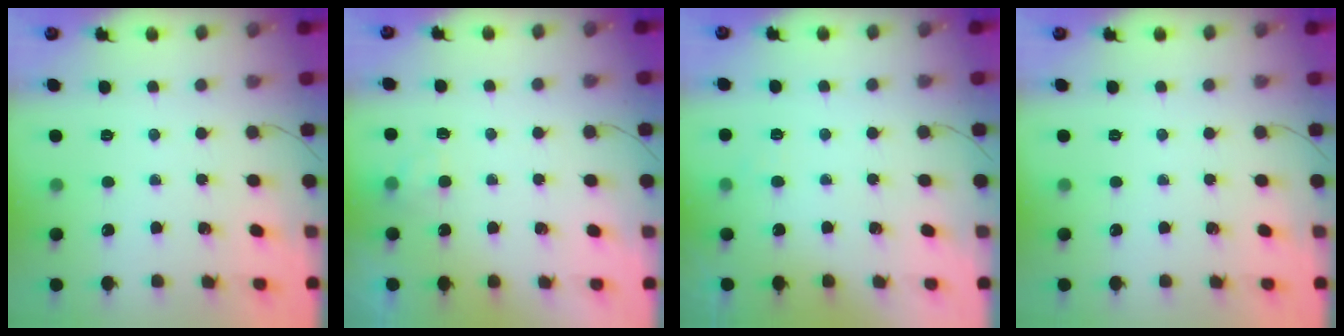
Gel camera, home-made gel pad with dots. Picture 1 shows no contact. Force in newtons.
{"total": 2.7, "press": 2.3, "slide": 1.4}
{"total": 3.8, "press": 3.6, "slide": 1.1}
{"total": 0.0}